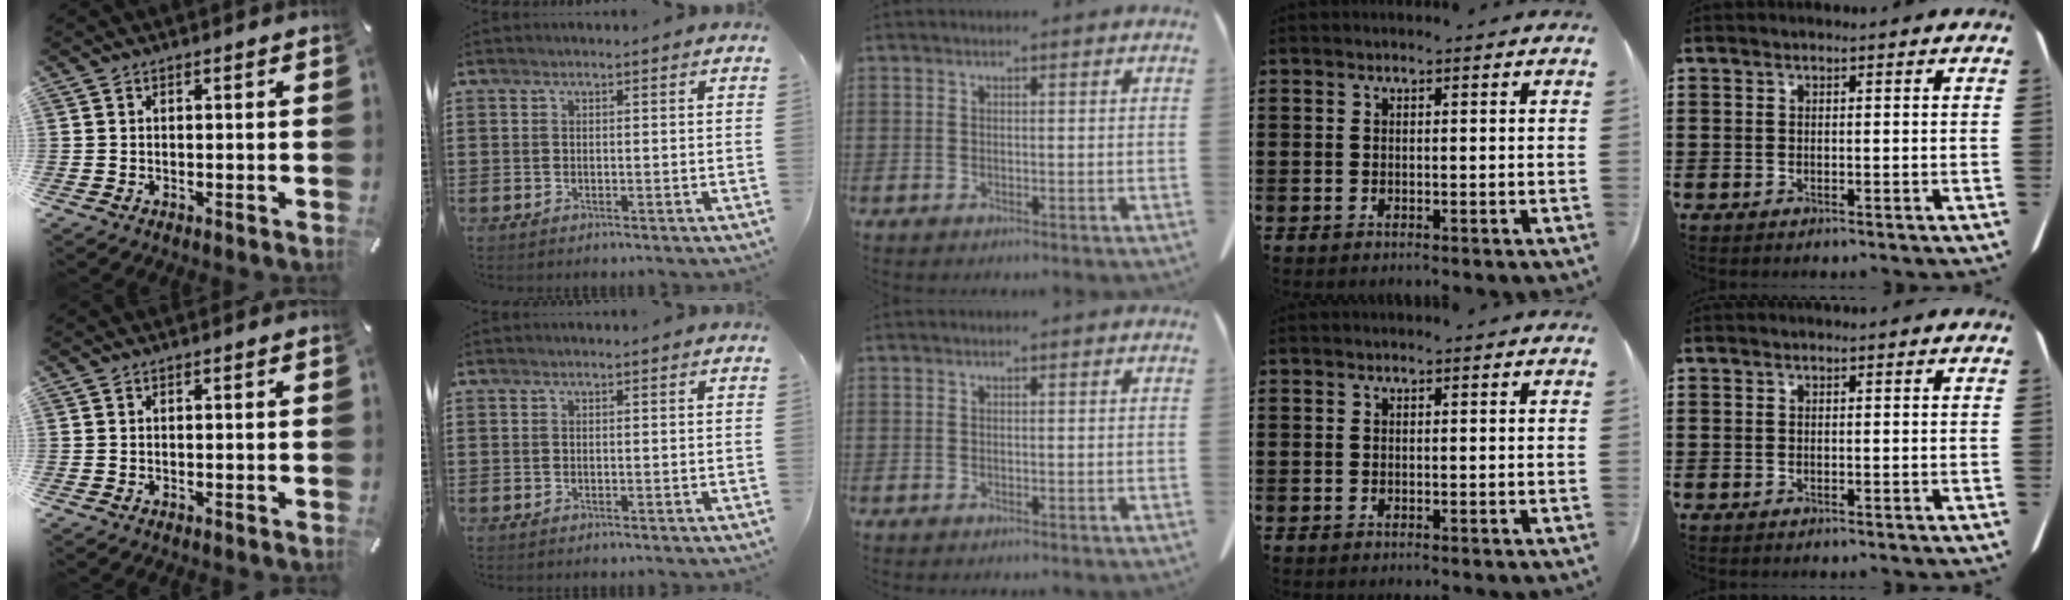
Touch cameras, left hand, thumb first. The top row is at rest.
{}